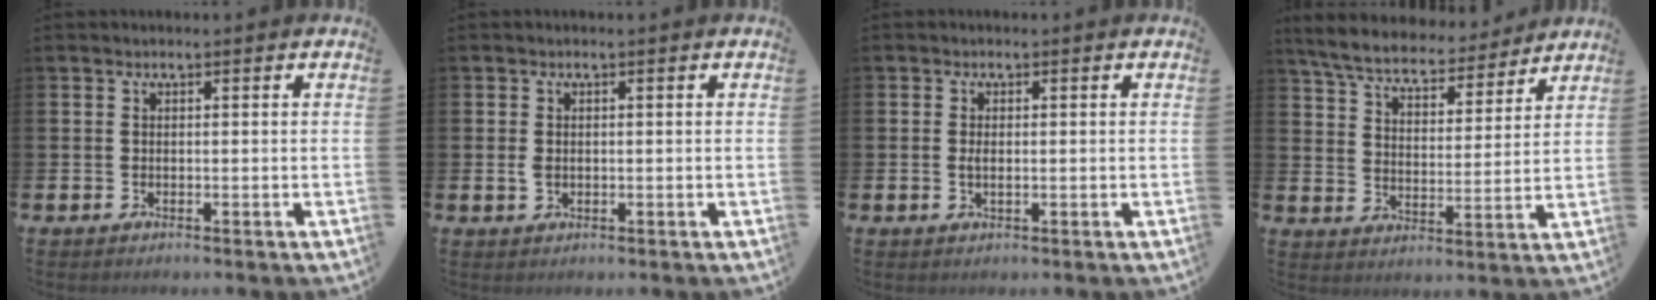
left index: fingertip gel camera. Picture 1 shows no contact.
{"total": 1.1, "force": [-0.5, 0.8, 0.6], "torque": [-0.007, 0.005, -0.011]}
{"total": 1.3, "force": [0.0, 0.5, 1.1], "torque": [-0.015, 0.000, -0.003]}
{"total": 6.5, "force": [6.2, 1.4, 1.3], "torque": [-0.060, -0.044, 0.107]}